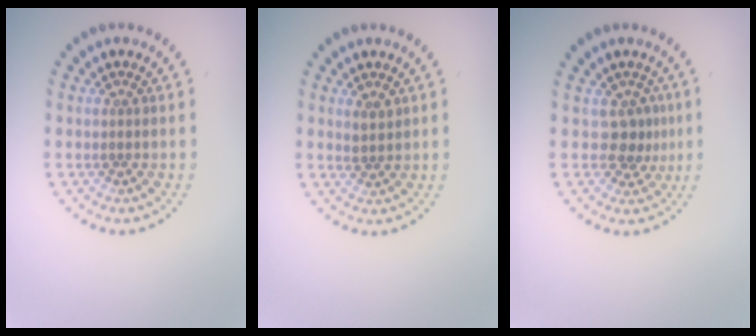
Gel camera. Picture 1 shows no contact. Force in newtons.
{"total": 1.4, "press": 1.2, "slide": 0.7}
{"total": 2.3, "press": 1.6, "slide": 1.6}